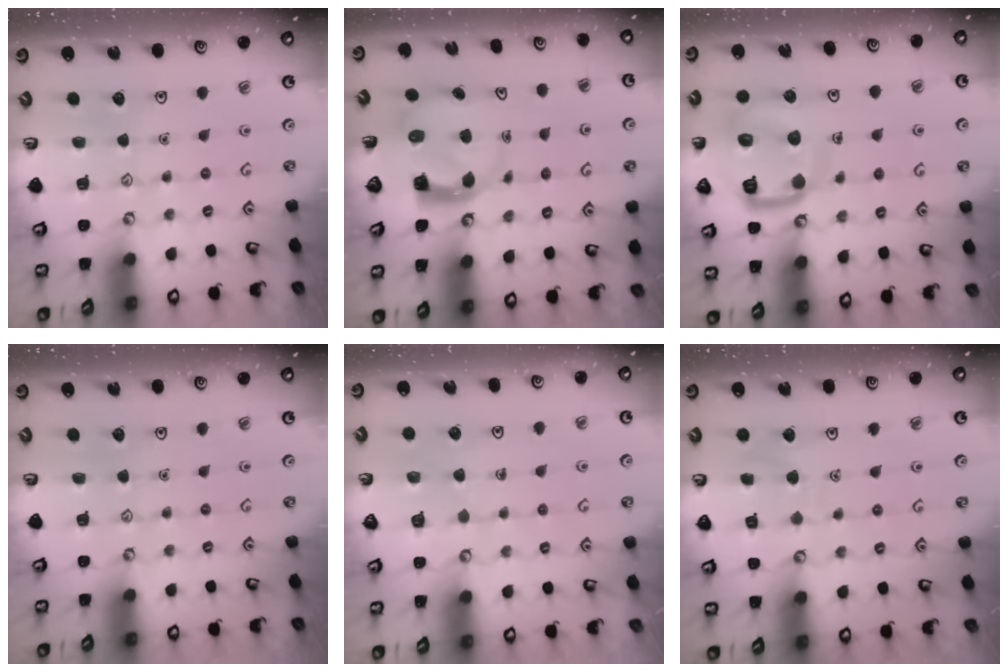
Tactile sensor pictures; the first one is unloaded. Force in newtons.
{"total": 3.6, "press": 3.6, "slide": 0.5}
{"total": 13.1, "press": 13.1, "slide": 1.1}
{"total": 0.0}
{"total": 2.9, "press": 2.9, "slide": 0.2}
{"total": 5.7, "press": 5.7, "slide": 0.4}